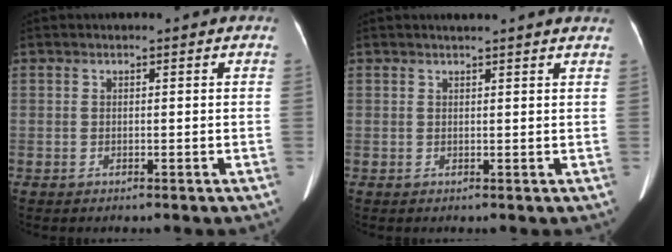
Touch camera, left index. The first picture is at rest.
{"total": 5.4, "force": [5.0, -0.1, 2.1], "torque": [-0.027, 0.017, 0.048]}